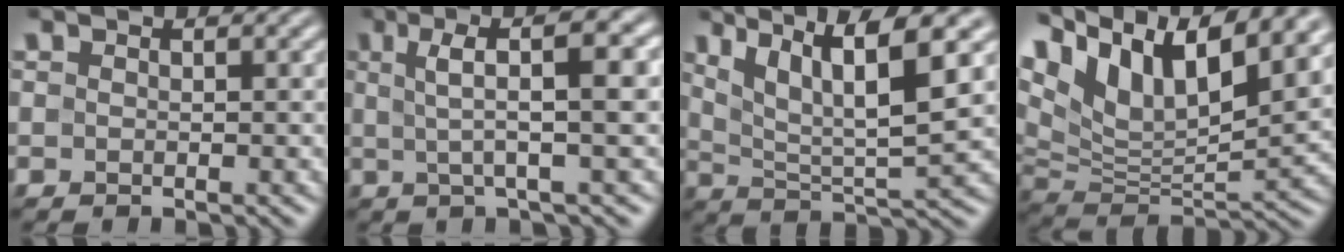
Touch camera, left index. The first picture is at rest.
{"total": 6.9, "force": [1.7, 1.4, 6.5], "torque": [-0.095, 0.018, 0.023]}
{"total": 9.8, "force": [4.8, 2.3, 8.2], "torque": [-0.145, 0.004, 0.090]}
{"total": 14.3, "force": [8.9, 5.7, 9.6], "torque": [-0.188, 0.035, 0.153]}